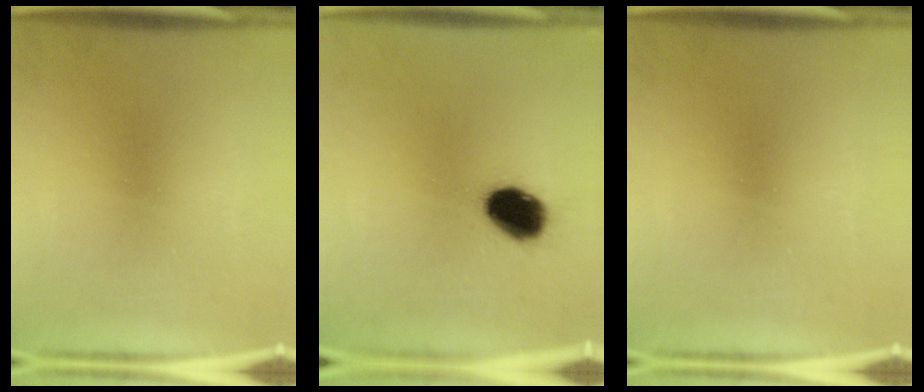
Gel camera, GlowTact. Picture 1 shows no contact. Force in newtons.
{"total": 10.3}
{"total": 0.0}